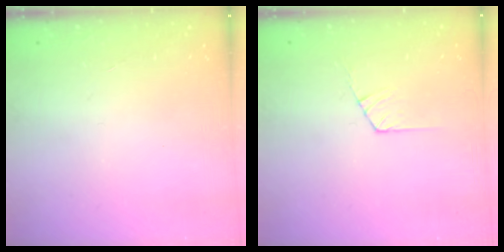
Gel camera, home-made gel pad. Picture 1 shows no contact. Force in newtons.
{"total": 4.4, "press": 4.3, "slide": 0.6}